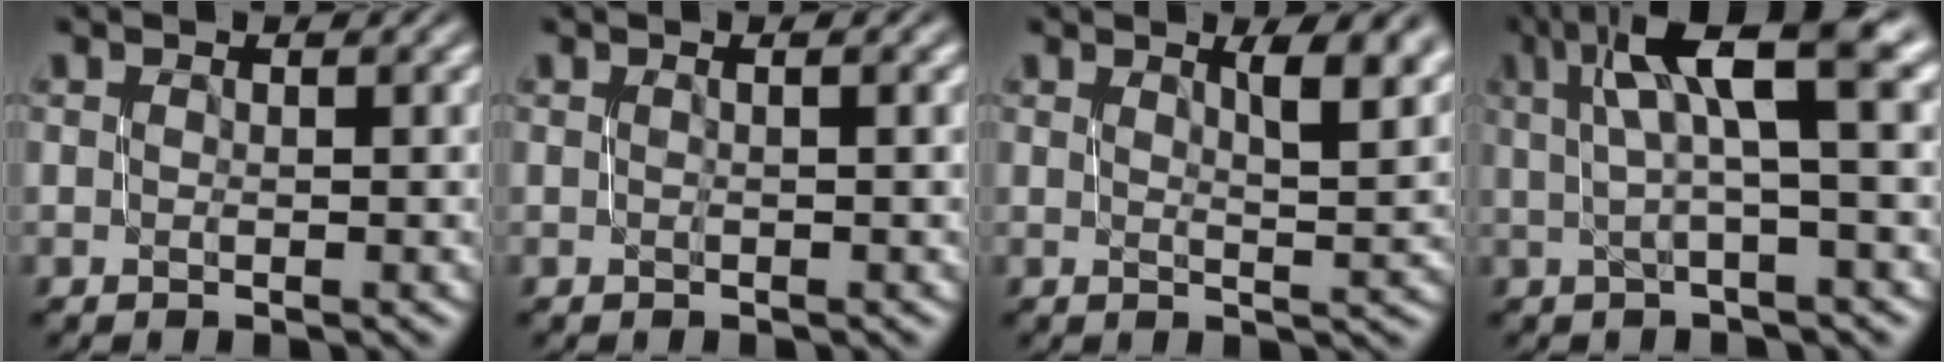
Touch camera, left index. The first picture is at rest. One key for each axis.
{"total": 0.9, "fx": 0.1, "fy": 0.3, "fz": 0.8, "tx": -0.010, "ty": 0.005, "tz": -0.002}
{"total": 4.6, "fx": 2.0, "fy": 1.4, "fz": 4.0, "tx": -0.044, "ty": -0.001, "tz": 0.030}
{"total": 7.4, "fx": 2.4, "fy": 1.2, "fz": 6.8, "tx": -0.099, "ty": 0.021, "tz": 0.037}